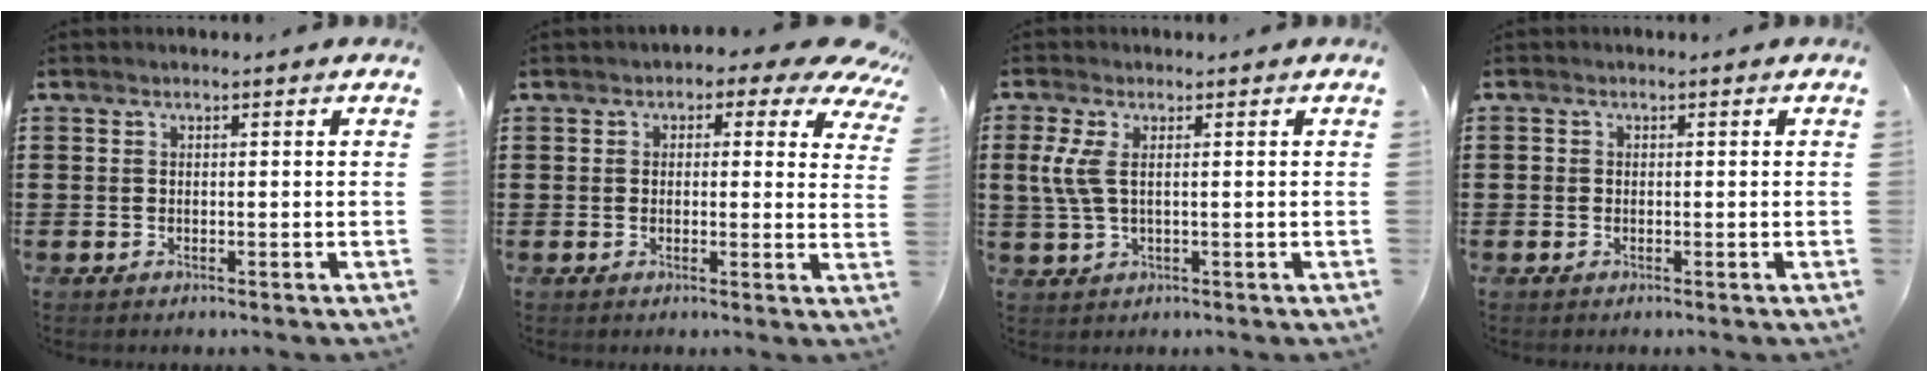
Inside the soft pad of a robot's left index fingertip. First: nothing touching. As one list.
[{"total": 3.2, "force": [1.7, 1.8, 2.1], "torque": [-0.025, -0.009, 0.023]}, {"total": 4.2, "force": [0.7, 1.3, 3.9], "torque": [-0.108, -0.009, 0.004]}, {"total": 0.6, "force": [-0.2, 0.5, 0.2], "torque": [-0.005, 0.003, -0.004]}]